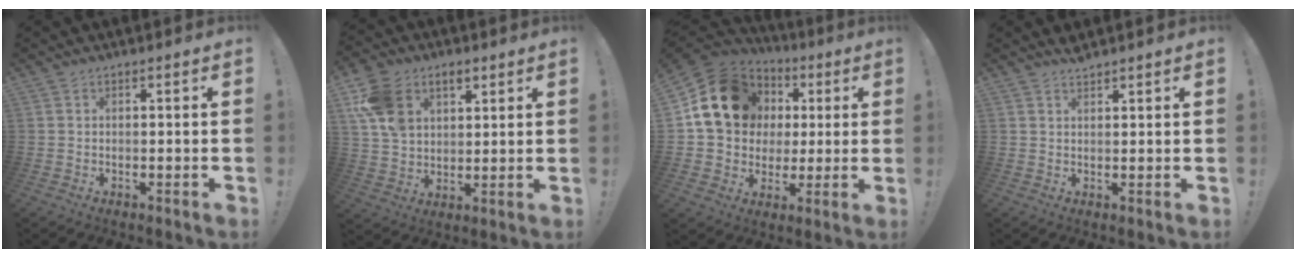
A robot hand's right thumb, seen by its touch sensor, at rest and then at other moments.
{"total": 14.1, "force": [6.2, 10.1, 7.5], "torque": [-0.133, -0.022, 0.123]}
{"total": 19.0, "force": [5.3, 15.7, 9.4], "torque": [-0.127, -0.007, 0.123]}
{"total": 1.9, "force": [1.8, 0.2, 0.5], "torque": [-0.010, -0.011, 0.033]}